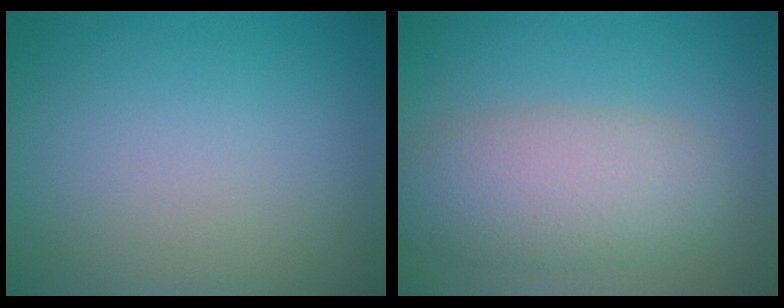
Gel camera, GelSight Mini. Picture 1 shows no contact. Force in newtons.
{"total": 5.9, "press": 5.9, "slide": 0.6}